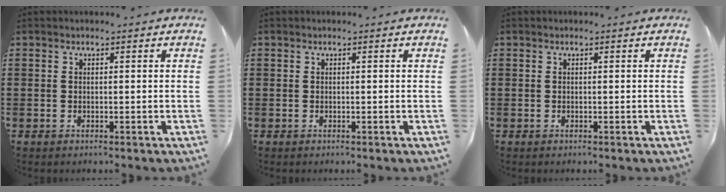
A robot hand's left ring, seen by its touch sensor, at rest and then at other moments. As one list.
[{"total": 0.0}, {"total": 0.0}]